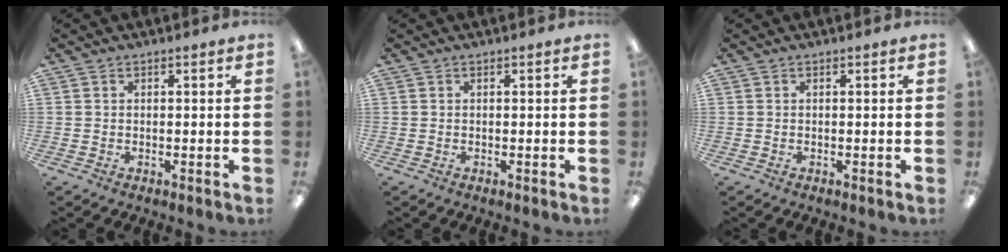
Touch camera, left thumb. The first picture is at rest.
{"total": 0.0}
{"total": 0.0}